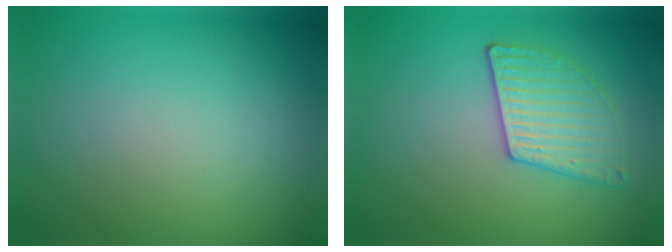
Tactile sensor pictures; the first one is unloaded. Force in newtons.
{"total": 3.1, "press": 2.9, "slide": 1.0}